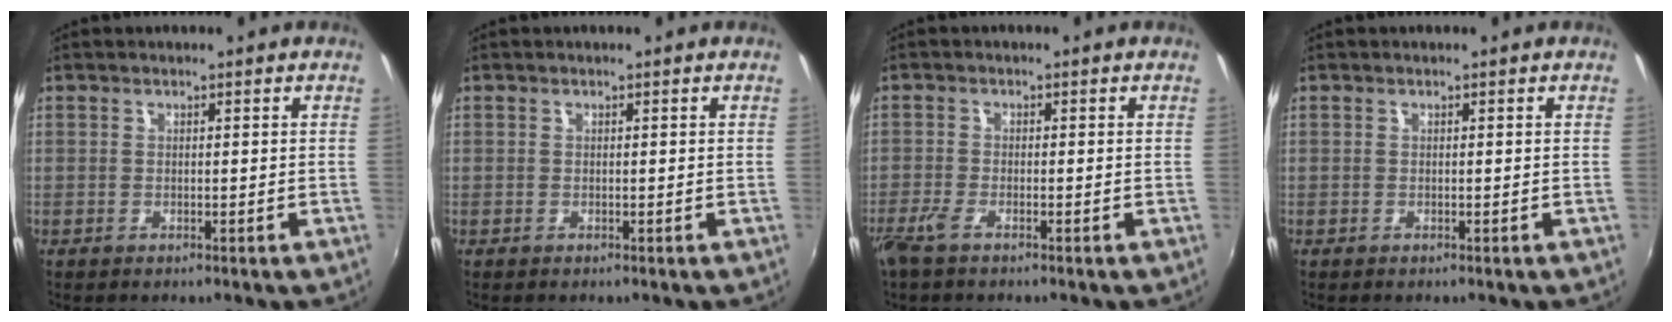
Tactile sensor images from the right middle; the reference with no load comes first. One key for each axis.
{"total": 0.0}
{"total": 2.8, "fx": -2.1, "fy": 0.7, "fz": 1.8, "tx": -0.046, "ty": -0.006, "tz": -0.045}
{"total": 0.0}